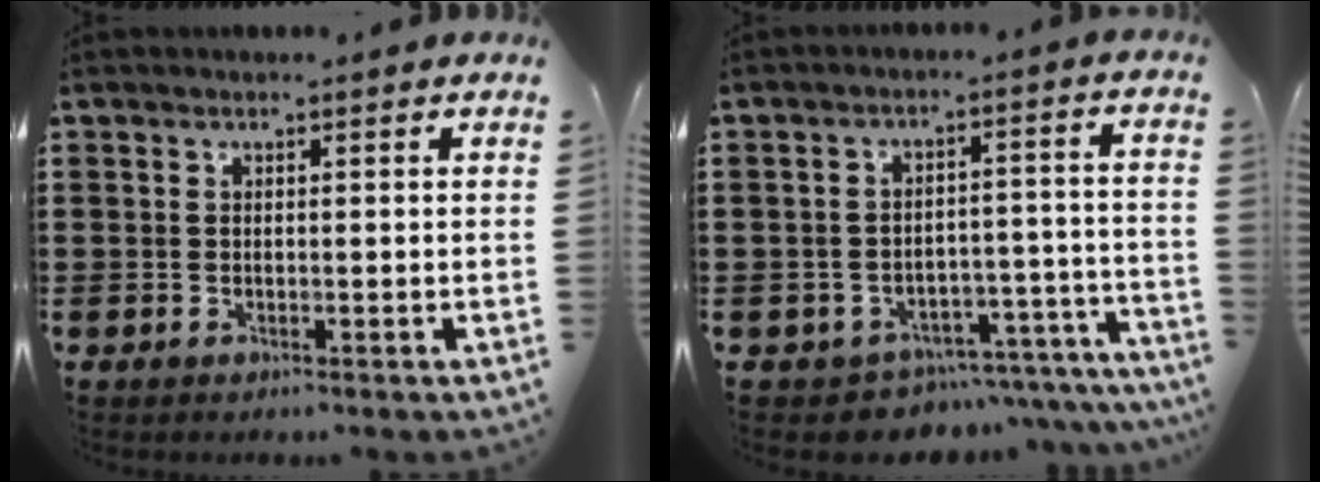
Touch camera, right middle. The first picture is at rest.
{"total": 4.3, "force": [-4.1, 1.2, 0.5], "torque": [-0.017, 0.012, -0.087]}